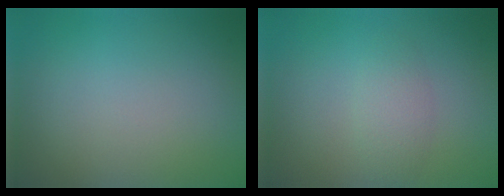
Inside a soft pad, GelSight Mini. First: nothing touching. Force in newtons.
{"total": 1.8, "press": 1.8, "slide": 0.1}